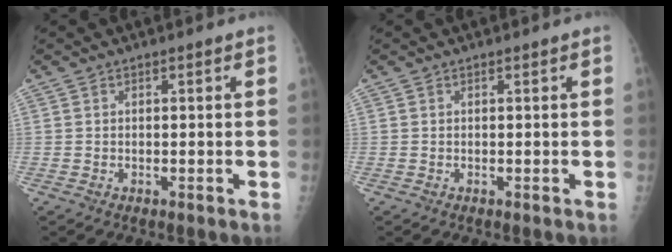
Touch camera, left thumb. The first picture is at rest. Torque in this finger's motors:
{"motor_torque": [0.01, 0.00, 0.00, -0.01, 0.00]}